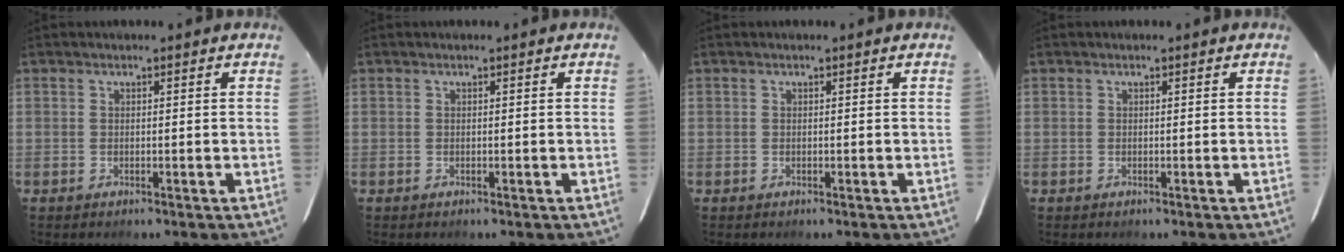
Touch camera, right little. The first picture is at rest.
{"total": 0.0}
{"total": 0.0}
{"total": 0.0}